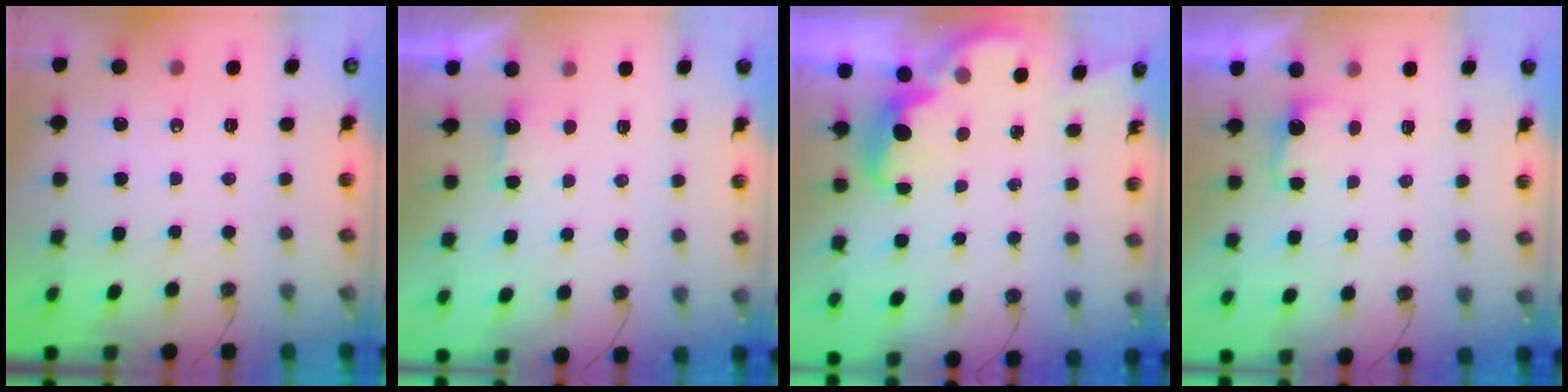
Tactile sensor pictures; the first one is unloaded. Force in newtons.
{"total": 1.7, "press": 1.5, "slide": 0.8}
{"total": 2.9, "press": 2.9, "slide": 0.6}
{"total": 2.7, "press": 2.5, "slide": 0.9}